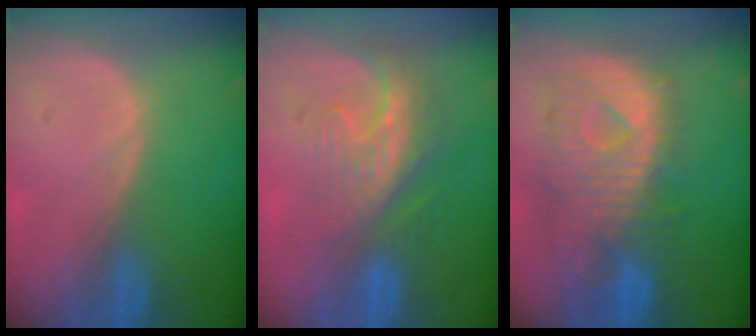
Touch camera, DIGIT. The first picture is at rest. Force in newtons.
{"total": 8.6, "press": 7.3, "slide": 4.6}
{"total": 10.9, "press": 9.7, "slide": 5.0}